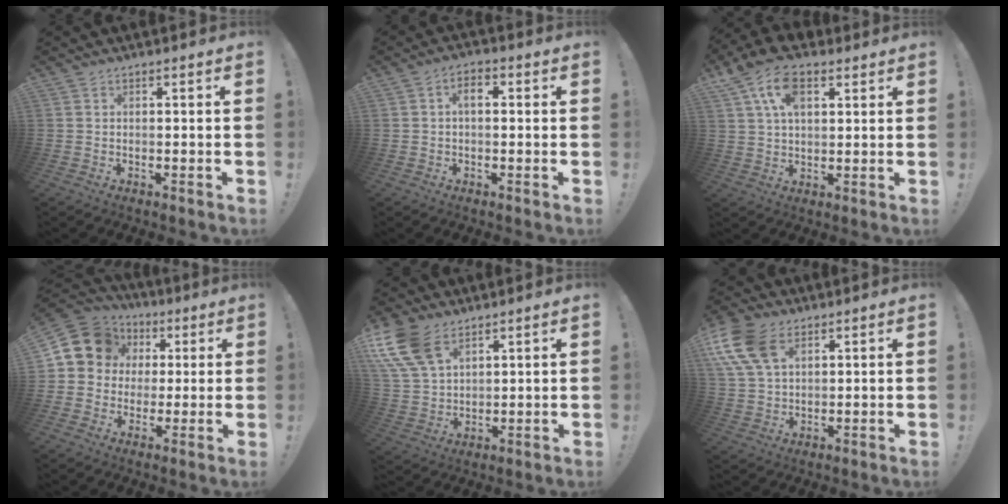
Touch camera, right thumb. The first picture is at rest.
{"total": 3.6, "force": [0.3, 2.0, 3.0], "torque": [-0.044, 0.006, 0.001]}
{"total": 12.6, "force": [6.1, 7.0, 8.6], "torque": [-0.164, -0.015, 0.109]}
{"total": 12.0, "force": [3.6, 10.6, 4.5], "torque": [-0.061, -0.010, 0.074]}
{"total": 13.0, "force": [7.5, 7.5, 7.4], "torque": [-0.165, -0.032, 0.146]}
{"total": 13.7, "force": [6.1, 8.6, 8.7], "torque": [-0.185, -0.018, 0.117]}